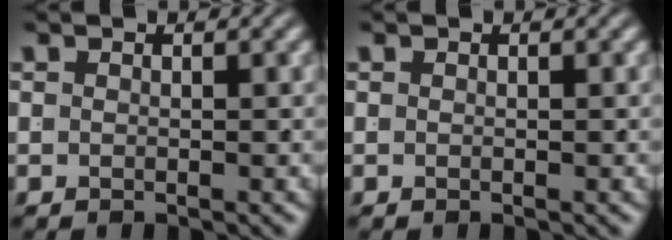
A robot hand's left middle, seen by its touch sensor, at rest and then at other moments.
{"total": 0.0}